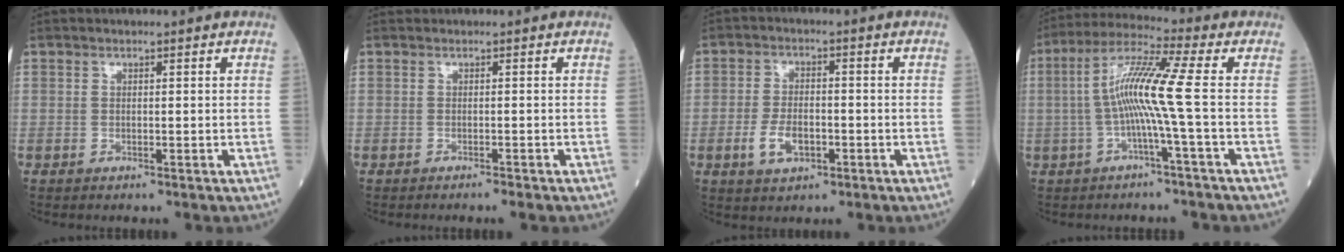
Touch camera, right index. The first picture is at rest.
{"total": 0.6, "force": [-0.5, 0.0, 0.4], "torque": [-0.008, 0.000, -0.006]}
{"total": 5.3, "force": [-1.8, 2.8, 4.1], "torque": [-0.080, 0.001, -0.030]}
{"total": 9.3, "force": [-0.7, -1.5, 9.2], "torque": [-0.183, 0.021, -0.016]}